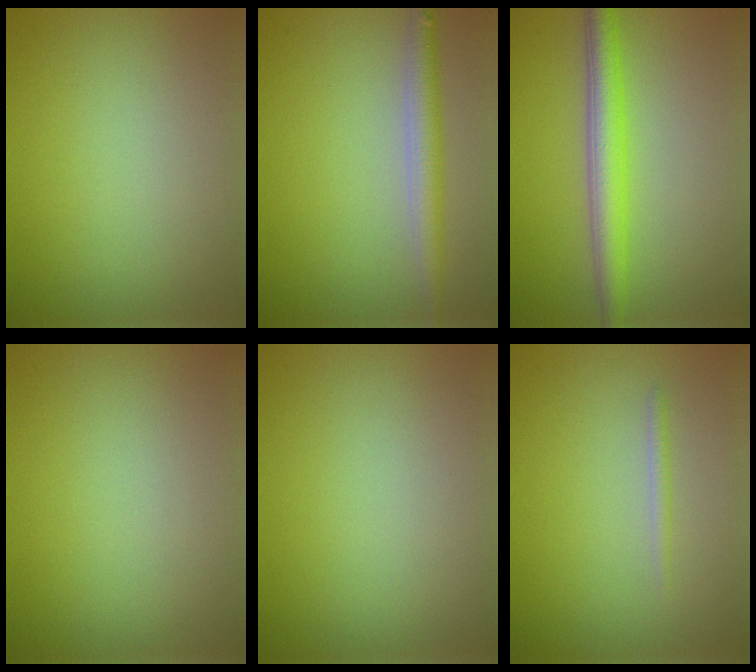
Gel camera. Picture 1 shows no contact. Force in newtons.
{"total": 3.0, "press": 3.0, "slide": 0.1}
{"total": 4.1, "press": 4.1, "slide": 0.1}
{"total": 0.0}
{"total": 0.0}
{"total": 0.8, "press": 0.8, "slide": 0.0}